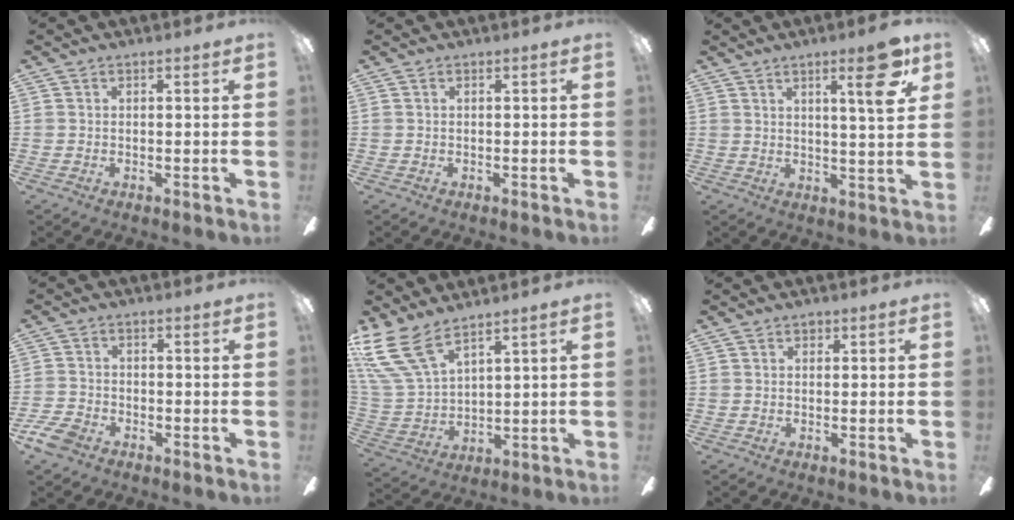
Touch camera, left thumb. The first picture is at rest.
{"total": 0.0}
{"total": 10.4, "force": [5.6, 1.6, 8.6], "torque": [-0.118, -0.020, 0.080]}
{"total": 5.6, "force": [-3.7, 3.2, 2.7], "torque": [-0.068, 0.012, -0.073]}
{"total": 14.8, "force": [9.9, 6.3, 8.9], "torque": [-0.230, -0.050, 0.184]}
{"total": 1.1, "force": [0.7, 0.8, 0.3], "torque": [-0.006, 0.003, 0.013]}